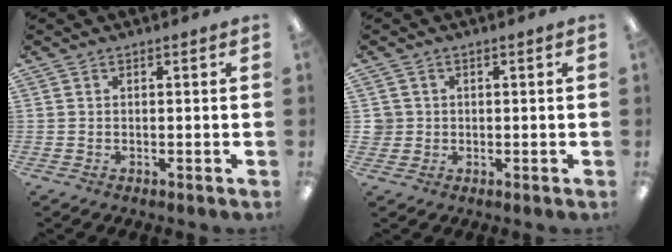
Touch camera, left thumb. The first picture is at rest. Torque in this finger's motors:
{"motor_torque": [-0.06, 0.06, -0.02, -0.04, 0.00]}